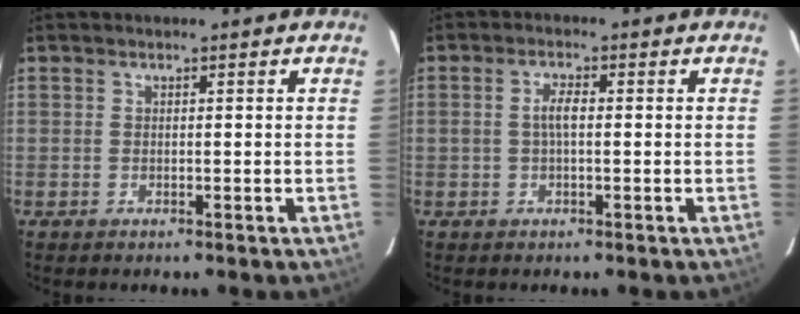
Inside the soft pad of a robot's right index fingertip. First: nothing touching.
{"total": 2.6, "force": [-0.2, 0.8, 2.4], "torque": [-0.049, 0.006, -0.003]}